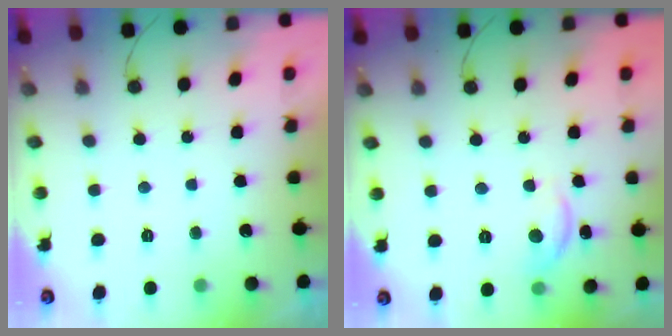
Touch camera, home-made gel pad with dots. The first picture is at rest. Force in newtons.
{"total": 6.5, "press": 6.5, "slide": 0.7}